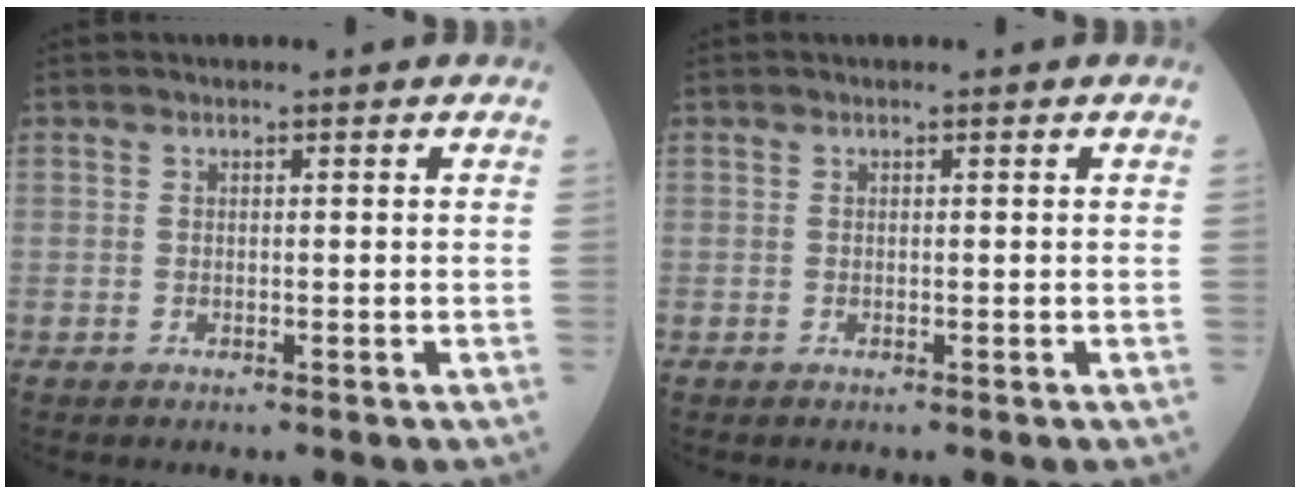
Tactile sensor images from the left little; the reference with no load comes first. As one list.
[{"total": 0.0}]